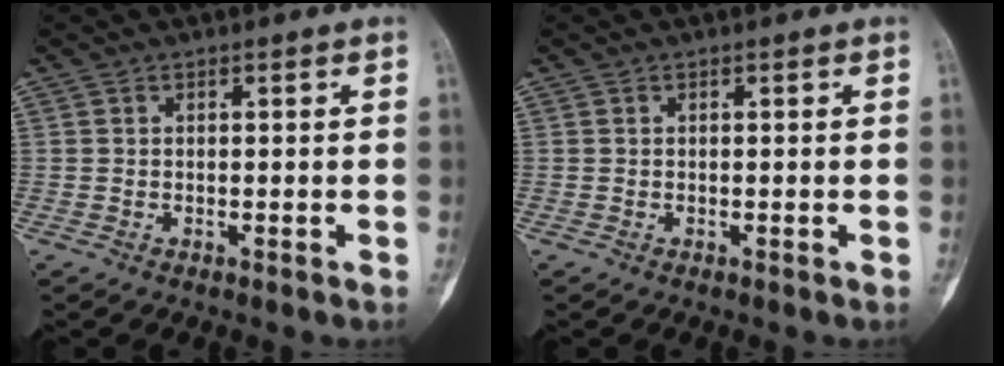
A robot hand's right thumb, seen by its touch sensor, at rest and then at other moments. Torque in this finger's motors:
{"motor_torque": [-0.08, 0.08, 0.01, -0.01, 0.00]}